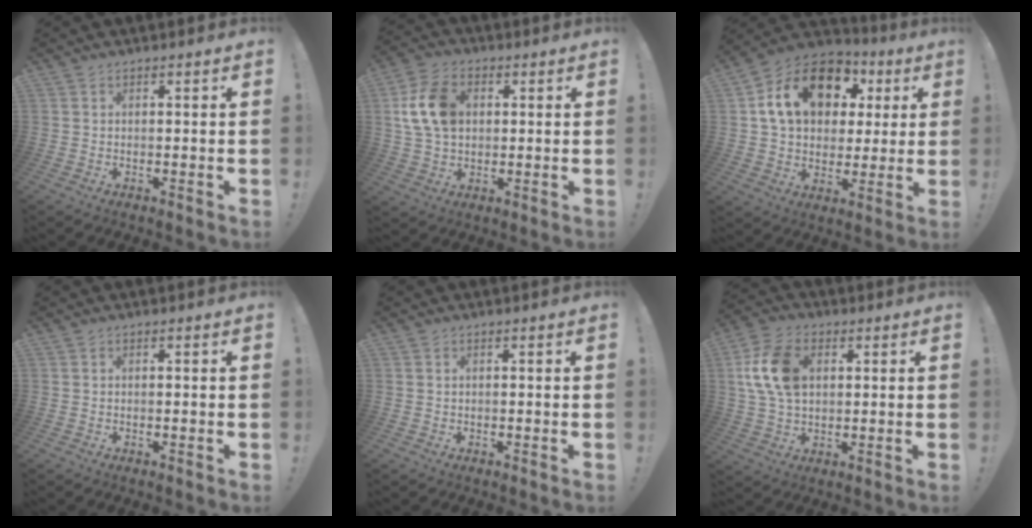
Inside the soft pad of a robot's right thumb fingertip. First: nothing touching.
{"total": 13.9, "force": [2.6, 9.8, 9.5], "torque": [-0.163, 0.006, 0.053]}
{"total": 20.2, "force": [7.4, 14.1, 12.5], "torque": [-0.197, -0.012, 0.145]}
{"total": 0.0}
{"total": 0.5, "force": [0.2, 0.5, 0.1], "torque": [-0.007, 0.003, 0.005]}
{"total": 14.8, "force": [3.0, 9.8, 10.6], "torque": [-0.194, 0.005, 0.060]}